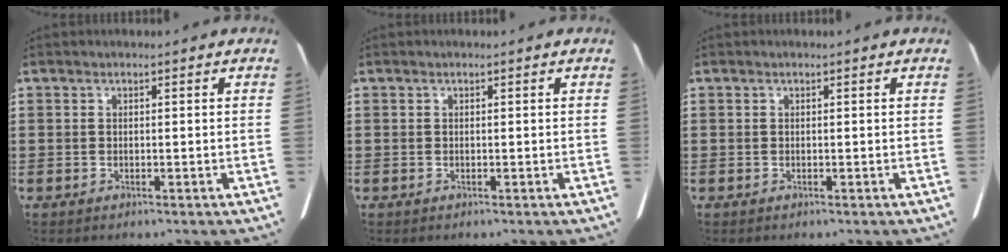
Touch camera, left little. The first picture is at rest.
{"total": 0.0}
{"total": 0.0}